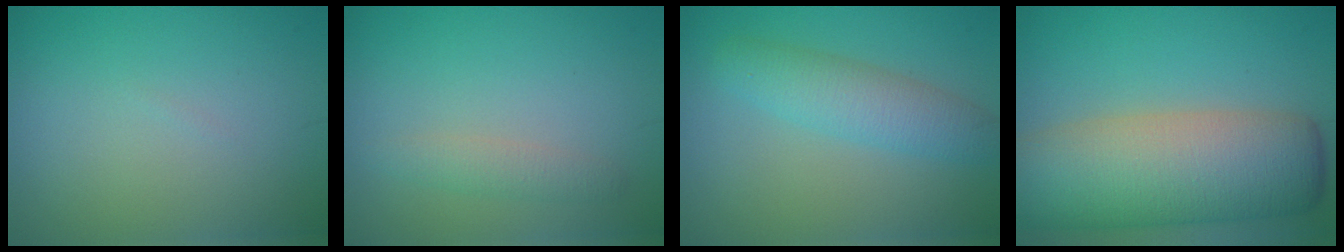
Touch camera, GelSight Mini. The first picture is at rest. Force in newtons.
{"total": 1.6, "press": 1.6, "slide": 0.0}
{"total": 3.8, "press": 3.8, "slide": 0.1}
{"total": 12.8, "press": 12.8, "slide": 0.9}